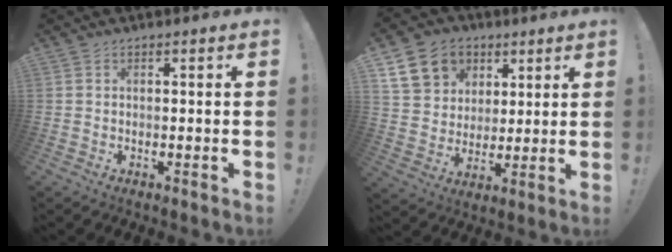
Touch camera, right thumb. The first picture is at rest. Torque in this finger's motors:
{"motor_torque": [0.47, 0.51, 0.14, 0.11, 0.25]}